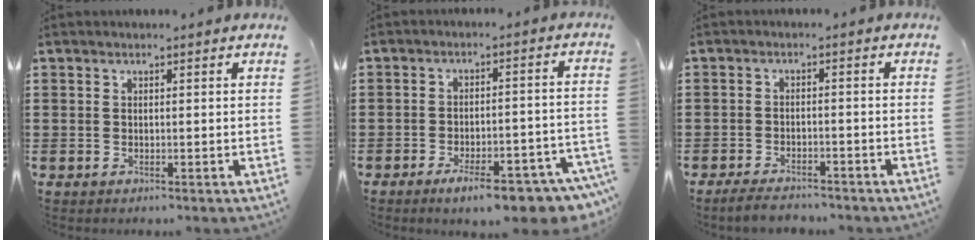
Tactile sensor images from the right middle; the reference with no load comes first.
{"total": 8.1, "force": [-5.8, 1.6, 5.4], "torque": [-0.083, 0.004, -0.099]}
{"total": 3.1, "force": [-2.9, 0.5, 0.9], "torque": [-0.022, 0.000, -0.061]}